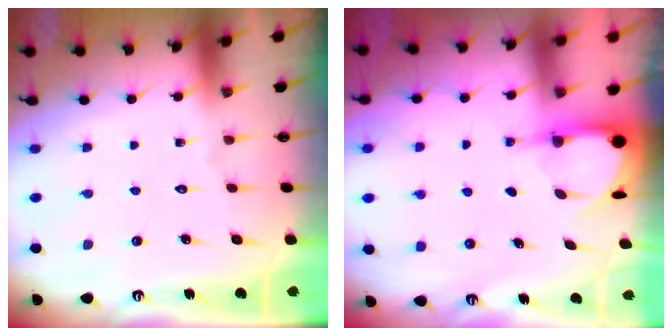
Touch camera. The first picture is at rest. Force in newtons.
{"total": 3.9, "press": 3.9, "slide": 0.3}